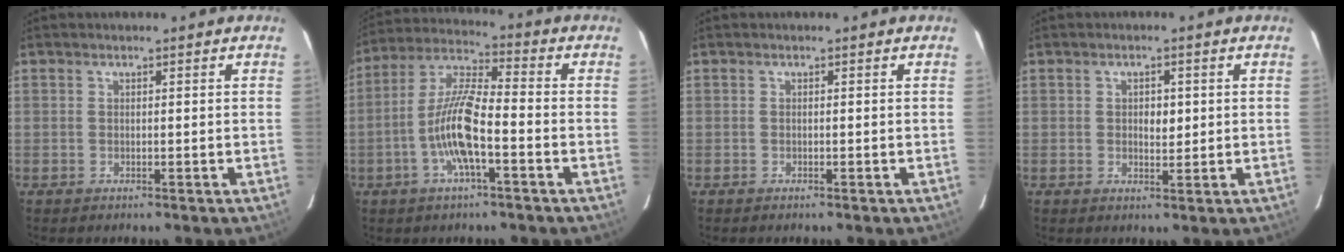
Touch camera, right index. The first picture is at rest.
{"total": 10.8, "force": [-3.3, 2.0, 10.1], "torque": [-0.207, 0.010, -0.063]}
{"total": 0.0}
{"total": 2.5, "force": [0.3, 1.4, 2.0], "torque": [-0.029, 0.000, 0.007]}